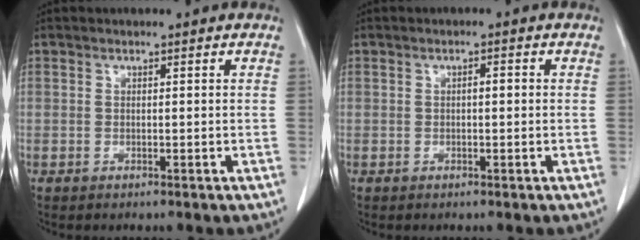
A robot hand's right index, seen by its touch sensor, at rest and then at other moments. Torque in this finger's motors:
{"motor_torque": [0.16, -0.04, 0.01, 0.01]}